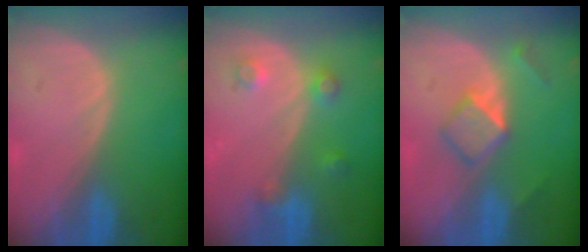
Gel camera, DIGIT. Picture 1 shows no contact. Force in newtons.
{"total": 3.6, "press": 3.3, "slide": 1.6}
{"total": 5.4, "press": 4.6, "slide": 2.8}